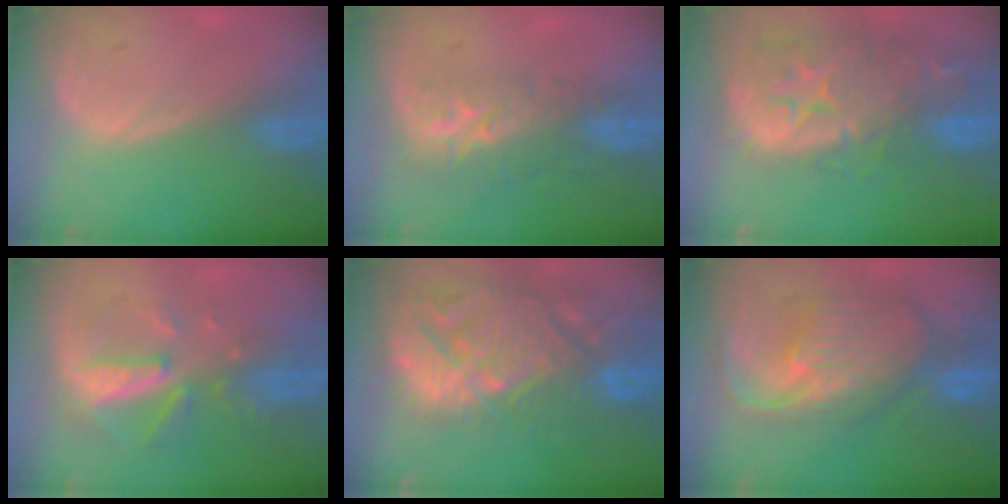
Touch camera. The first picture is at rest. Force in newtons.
{"total": 8.8, "press": 7.2, "slide": 4.9}
{"total": 14.1, "press": 11.4, "slide": 8.3}
{"total": 8.0, "press": 7.3, "slide": 3.3}
{"total": 14.8, "press": 12.7, "slide": 7.6}
{"total": 10.5, "press": 9.4, "slide": 4.7}